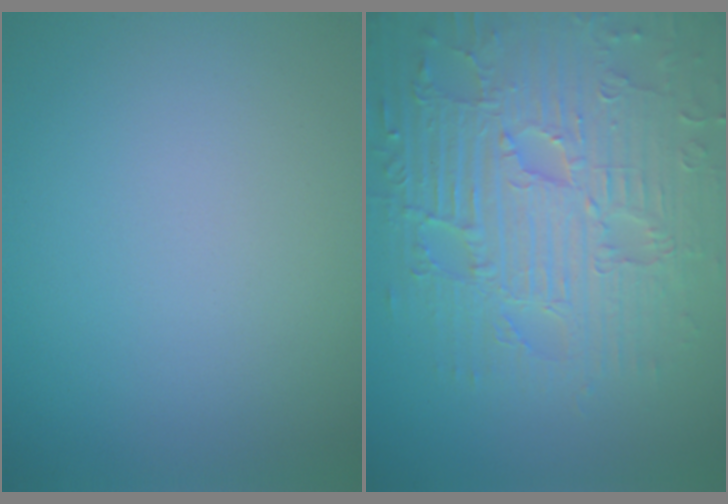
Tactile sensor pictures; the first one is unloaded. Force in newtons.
{"total": 9.4, "press": 6.8, "slide": 6.5}